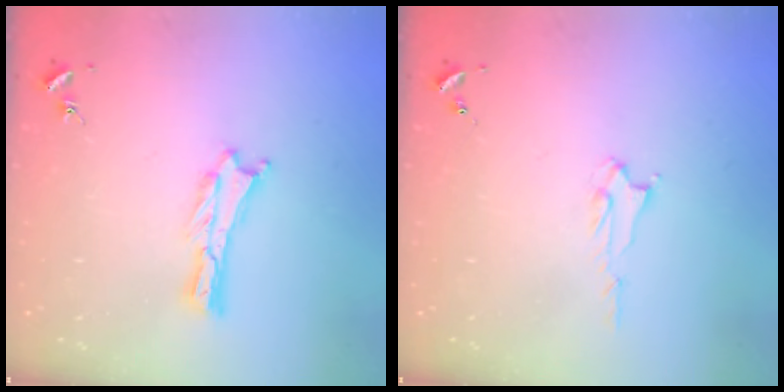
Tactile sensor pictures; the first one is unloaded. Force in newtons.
{"total": 2.2, "press": 2.2, "slide": 0.4}